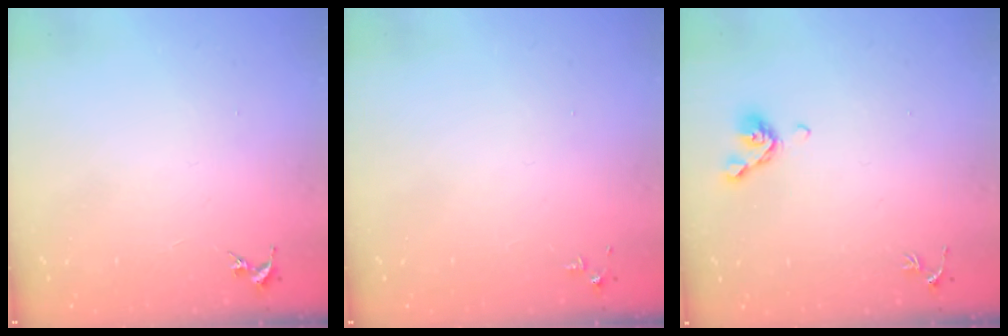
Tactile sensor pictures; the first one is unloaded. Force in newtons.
{"total": 2.8, "press": 2.8, "slide": 0.4}
{"total": 6.5, "press": 6.4, "slide": 1.3}